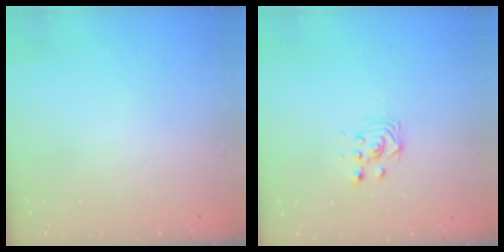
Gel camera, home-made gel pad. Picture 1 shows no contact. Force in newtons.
{"total": 2.9, "press": 2.9, "slide": 0.1}